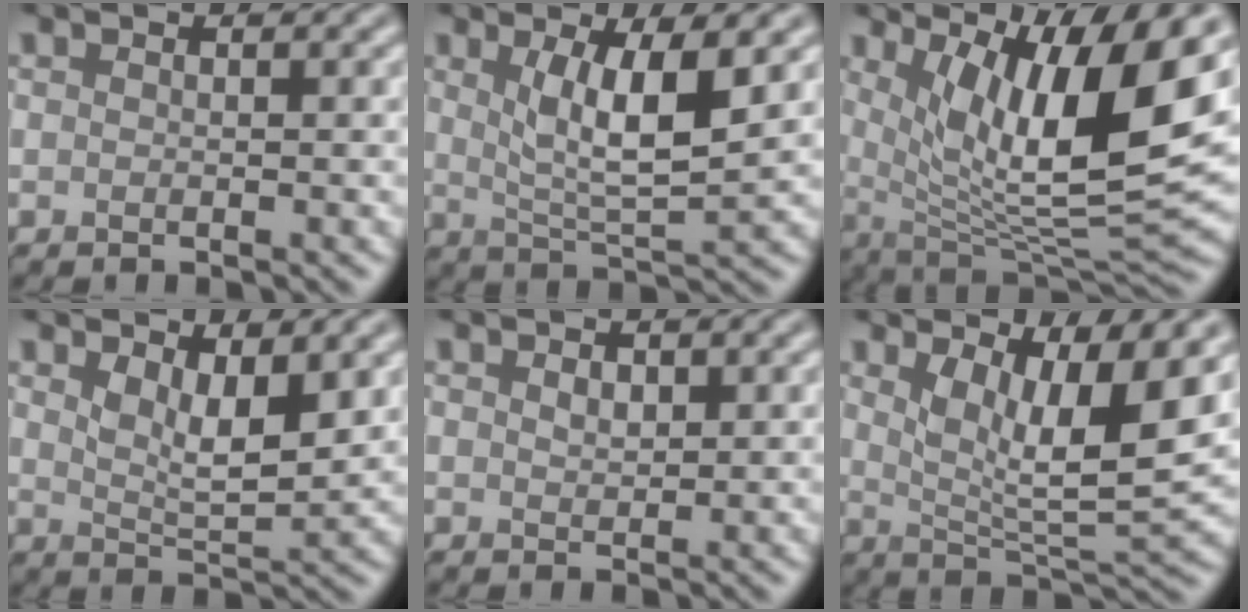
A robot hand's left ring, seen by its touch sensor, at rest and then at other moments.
{"total": 5.6, "force": [1.6, 1.4, 5.2], "torque": [-0.093, -0.011, 0.033]}
{"total": 12.3, "force": [4.1, 3.3, 11.2], "torque": [-0.175, -0.008, 0.076]}
{"total": 4.2, "force": [1.8, 1.7, 3.4], "torque": [-0.065, -0.011, 0.035]}
{"total": 1.1, "force": [0.6, 0.7, 0.6], "torque": [-0.011, -0.001, 0.012]}
{"total": 7.9, "force": [2.8, 2.3, 7.0], "torque": [-0.119, -0.016, 0.052]}